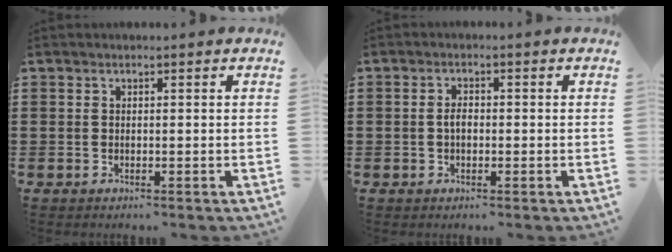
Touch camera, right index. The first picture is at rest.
{"total": 1.9, "force": [-0.3, 1.1, 1.6], "torque": [-0.031, 0.004, -0.006]}